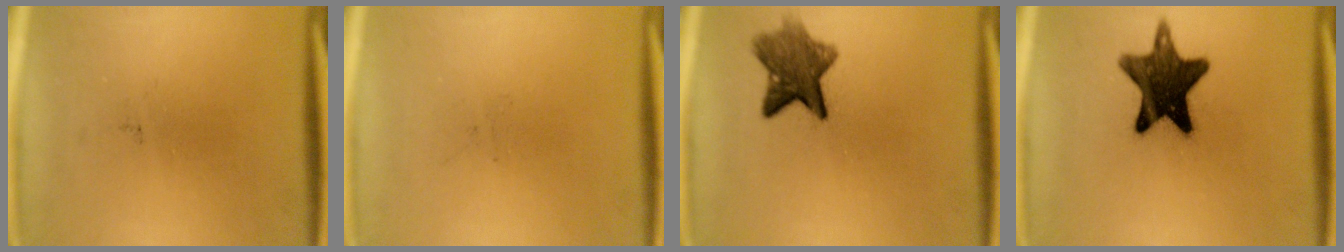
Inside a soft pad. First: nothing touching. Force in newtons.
{"total": 0.0}
{"total": 7.2}
{"total": 14.2}